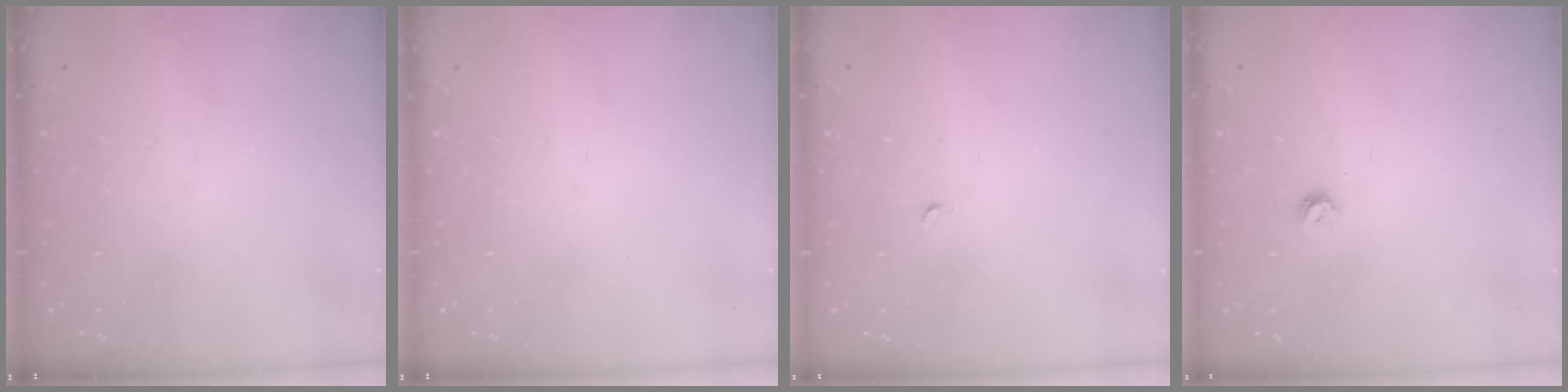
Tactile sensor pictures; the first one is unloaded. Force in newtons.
{"total": 0.0}
{"total": 2.0, "press": 2.0, "slide": 0.3}
{"total": 3.8, "press": 3.7, "slide": 0.6}